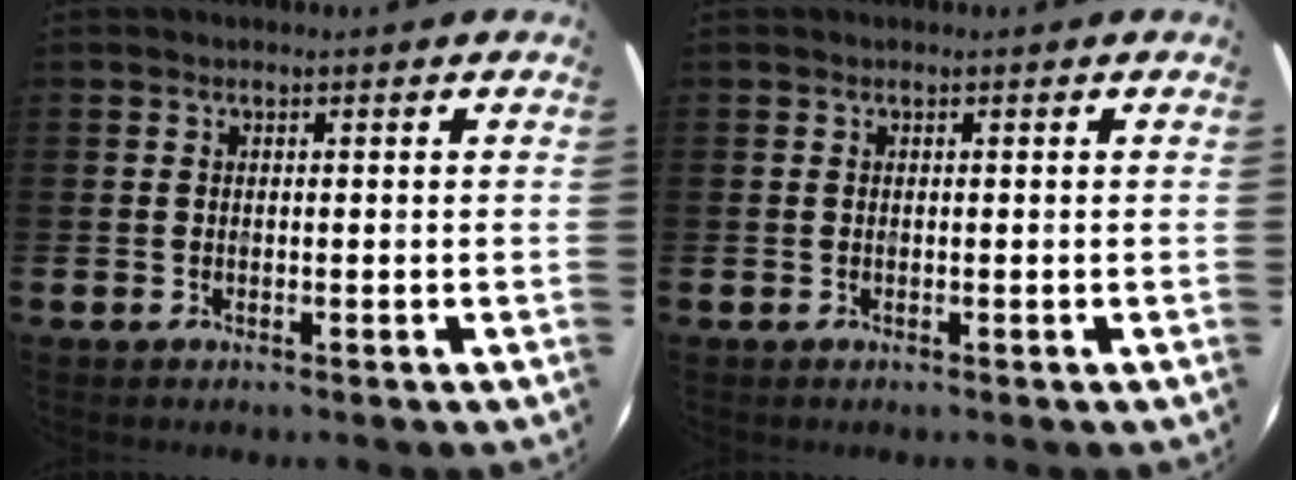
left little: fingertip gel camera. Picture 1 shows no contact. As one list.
[{"total": 0.0}]